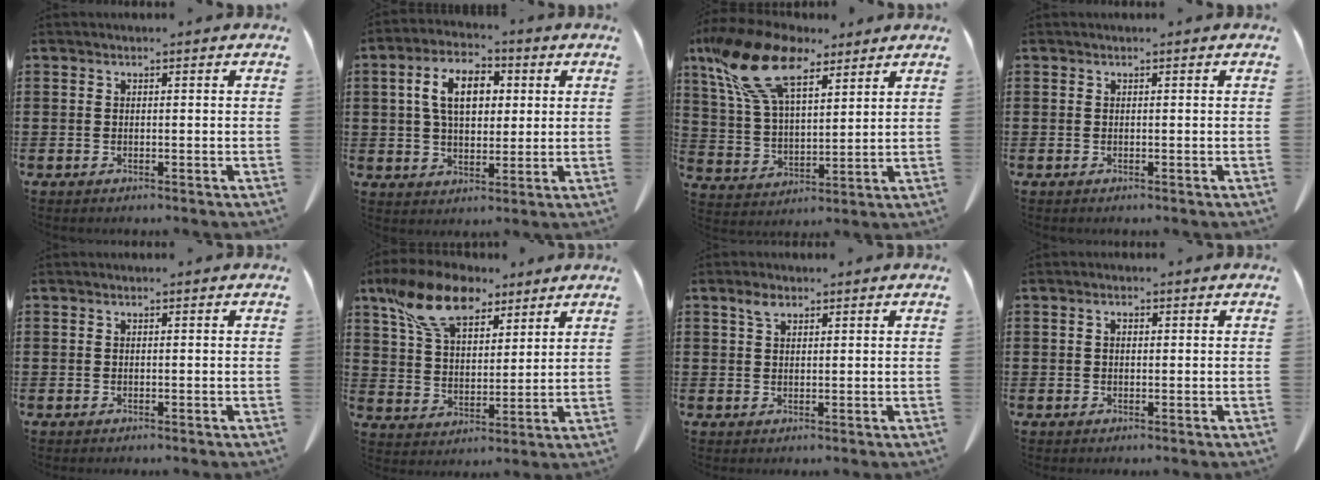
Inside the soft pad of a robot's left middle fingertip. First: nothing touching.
{"total": 8.7, "force": [2.5, 5.1, 6.6], "torque": [-0.136, 0.016, 0.042]}
{"total": 14.8, "force": [9.6, 6.3, 9.4], "torque": [-0.221, -0.016, 0.174]}
{"total": 0.0}
{"total": 0.0}
{"total": 12.3, "force": [8.7, 5.5, 6.7], "torque": [-0.157, -0.011, 0.167]}
{"total": 2.3, "force": [1.4, 1.1, 1.4], "torque": [-0.033, 0.002, 0.028]}
{"total": 1.3, "force": [0.3, 0.7, 1.1], "torque": [-0.024, 0.005, 0.006]}